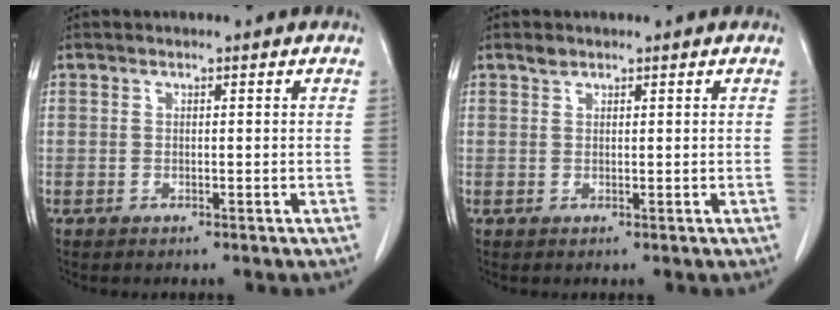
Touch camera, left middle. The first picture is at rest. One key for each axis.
{"total": 0.8, "fx": 0.7, "fy": 0.4, "fz": 0.2, "tx": -0.006, "ty": 0.001, "tz": 0.014}